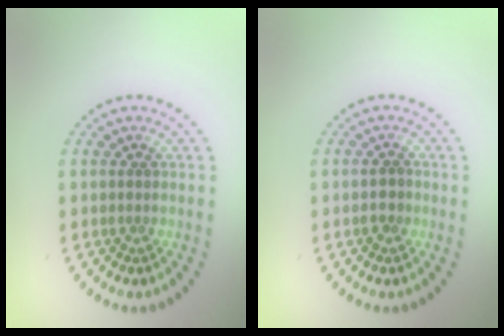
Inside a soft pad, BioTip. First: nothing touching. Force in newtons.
{"total": 1.2, "press": 1.1, "slide": 0.4}